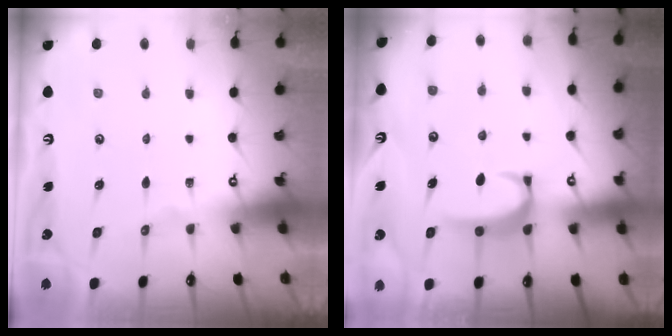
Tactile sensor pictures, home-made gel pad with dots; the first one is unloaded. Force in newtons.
{"total": 2.7, "press": 2.6, "slide": 0.5}